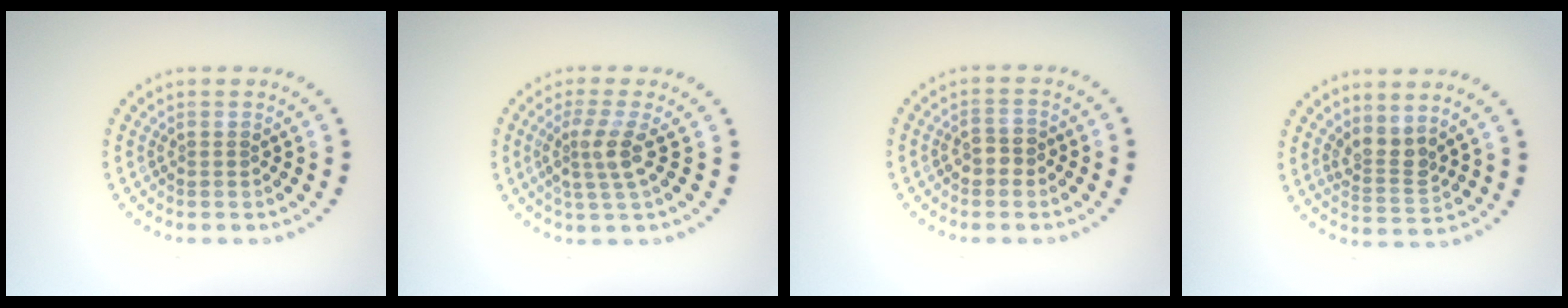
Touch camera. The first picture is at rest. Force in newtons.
{"total": 2.9, "press": 2.3, "slide": 1.8}
{"total": 1.6, "press": 1.5, "slide": 0.4}
{"total": 2.5, "press": 1.8, "slide": 1.7}